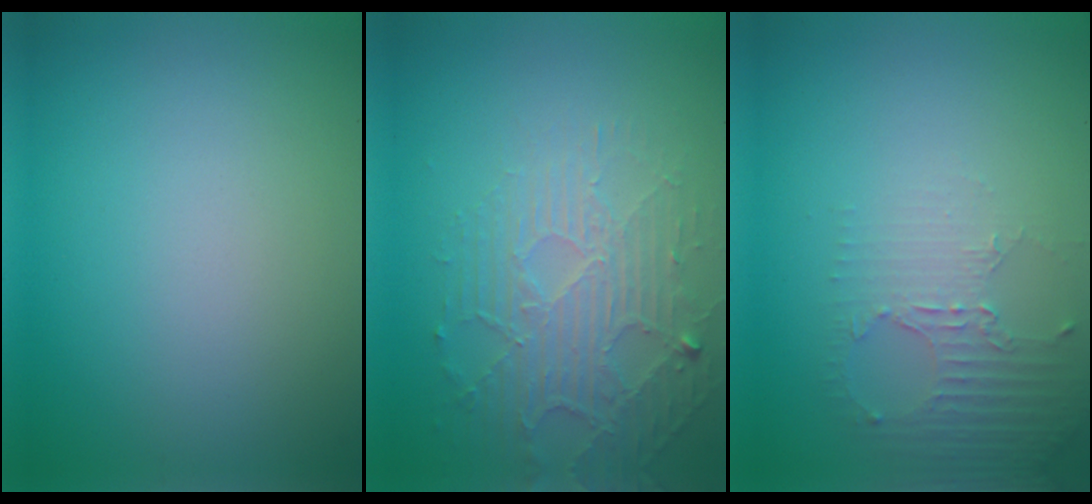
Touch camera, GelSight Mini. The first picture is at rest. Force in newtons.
{"total": 4.7, "press": 3.4, "slide": 3.3}
{"total": 2.5, "press": 1.7, "slide": 1.8}